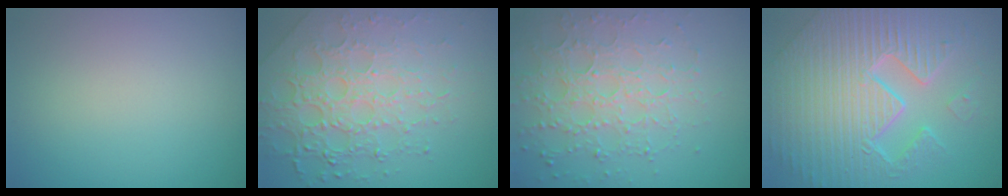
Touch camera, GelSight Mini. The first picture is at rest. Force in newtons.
{"total": 7.7, "press": 5.3, "slide": 5.5}
{"total": 5.5, "press": 4.7, "slide": 2.8}
{"total": 11.2, "press": 7.1, "slide": 8.6}